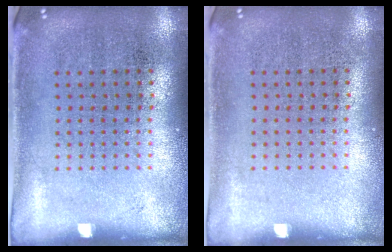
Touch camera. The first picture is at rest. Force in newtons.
{"total": 0.0}